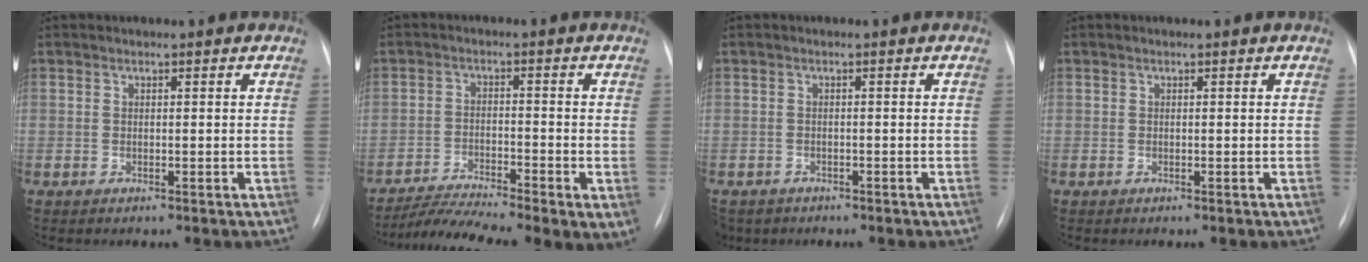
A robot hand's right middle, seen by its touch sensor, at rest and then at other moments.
{"total": 10.1, "force": [-7.1, 2.1, 6.8], "torque": [-0.115, -0.006, -0.118]}
{"total": 4.7, "force": [-3.4, 3.2, 0.6], "torque": [-0.012, 0.001, -0.055]}
{"total": 0.0}